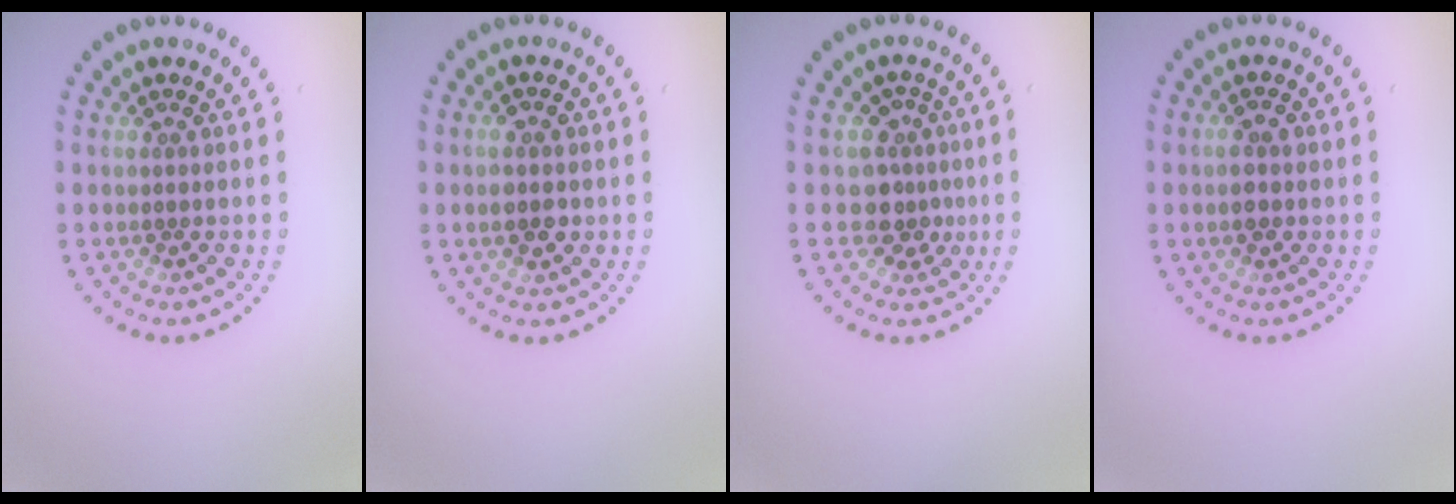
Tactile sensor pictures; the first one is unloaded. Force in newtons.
{"total": 2.7, "press": 2.7, "slide": 0.2}
{"total": 2.7, "press": 2.2, "slide": 1.6}
{"total": 1.3, "press": 1.3, "slide": 0.1}